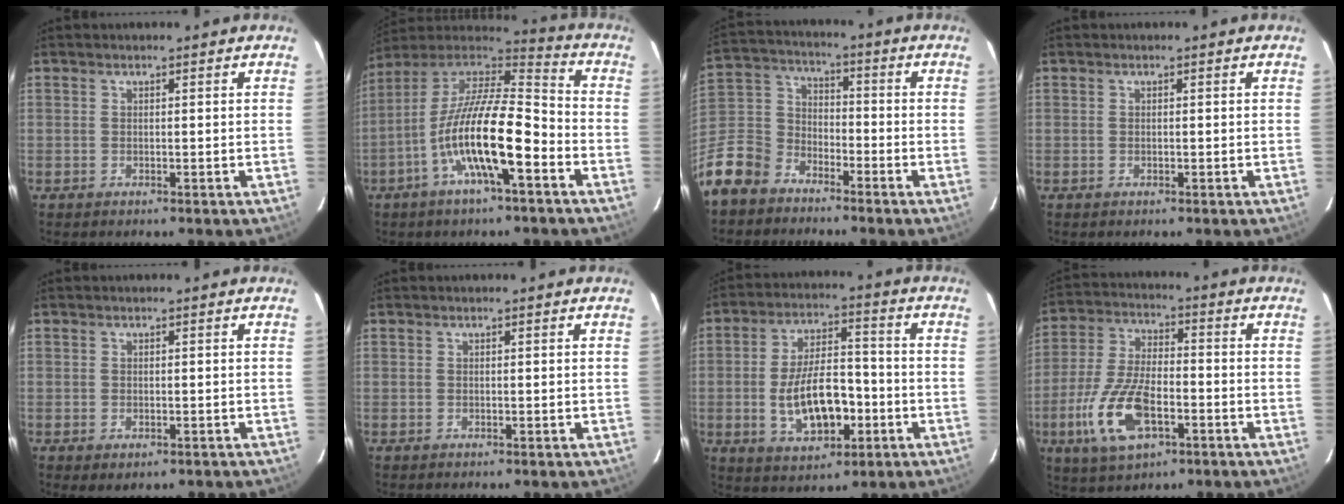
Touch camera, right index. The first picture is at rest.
{"total": 17.9, "force": [-7.2, 4.5, 15.8], "torque": [-0.293, -0.016, -0.143]}
{"total": 13.9, "force": [-9.3, 9.2, 4.6], "torque": [-0.137, 0.033, -0.181]}
{"total": 0.0}
{"total": 2.5, "force": [-1.2, 1.5, 1.7], "torque": [-0.029, -0.009, -0.014]}
{"total": 0.0}
{"total": 12.9, "force": [-3.3, 6.3, 10.7], "torque": [-0.204, 0.007, -0.040]}
{"total": 14.6, "force": [-5.7, 6.5, 11.7], "torque": [-0.255, -0.012, -0.103]}